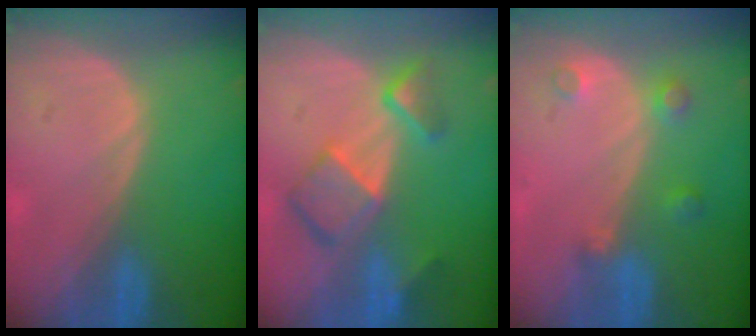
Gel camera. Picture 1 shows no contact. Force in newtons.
{"total": 7.8, "press": 6.7, "slide": 3.9}
{"total": 3.4, "press": 3.1, "slide": 1.3}